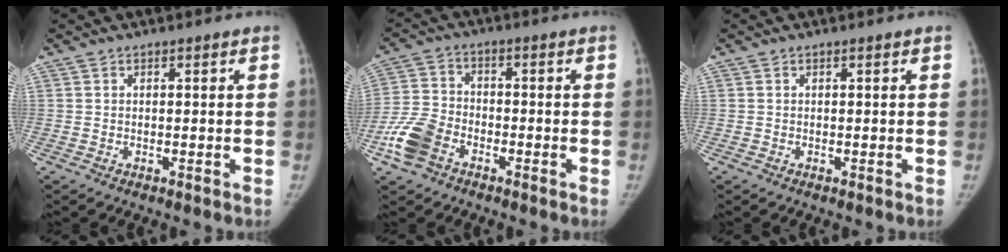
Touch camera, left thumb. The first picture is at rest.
{"total": 9.0, "force": [-4.5, 5.9, 5.0], "torque": [-0.109, 0.018, -0.093]}
{"total": 0.0}